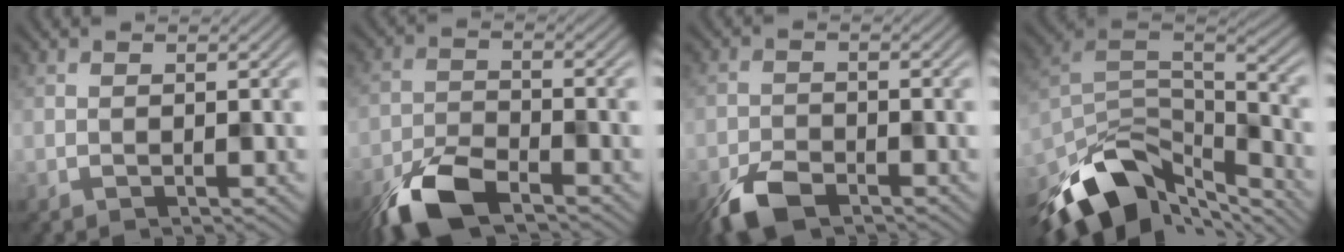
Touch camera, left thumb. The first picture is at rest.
{"total": 8.0, "force": [-5.6, 2.9, 4.9], "torque": [-0.099, -0.007, -0.121]}
{"total": 5.5, "force": [-3.9, 2.3, 3.2], "torque": [-0.062, -0.007, -0.082]}
{"total": 13.7, "force": [-9.0, 6.5, 7.9], "torque": [-0.184, -0.017, -0.161]}